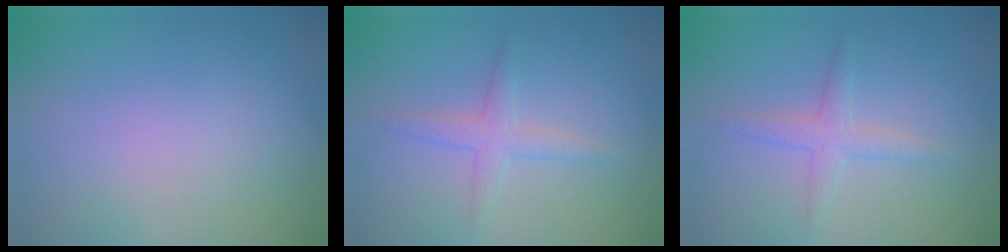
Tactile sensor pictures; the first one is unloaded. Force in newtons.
{"total": 2.0, "press": 2.0, "slide": 0.1}
{"total": 2.0, "press": 2.0, "slide": 0.1}